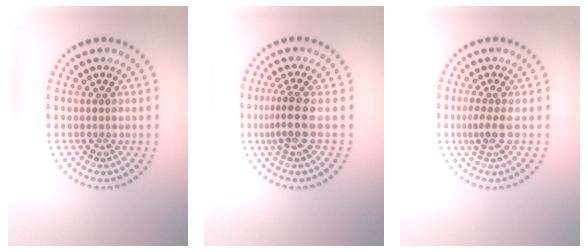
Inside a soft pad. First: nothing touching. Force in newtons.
{"total": 2.8, "press": 2.1, "slide": 1.8}
{"total": 1.7, "press": 1.4, "slide": 0.9}